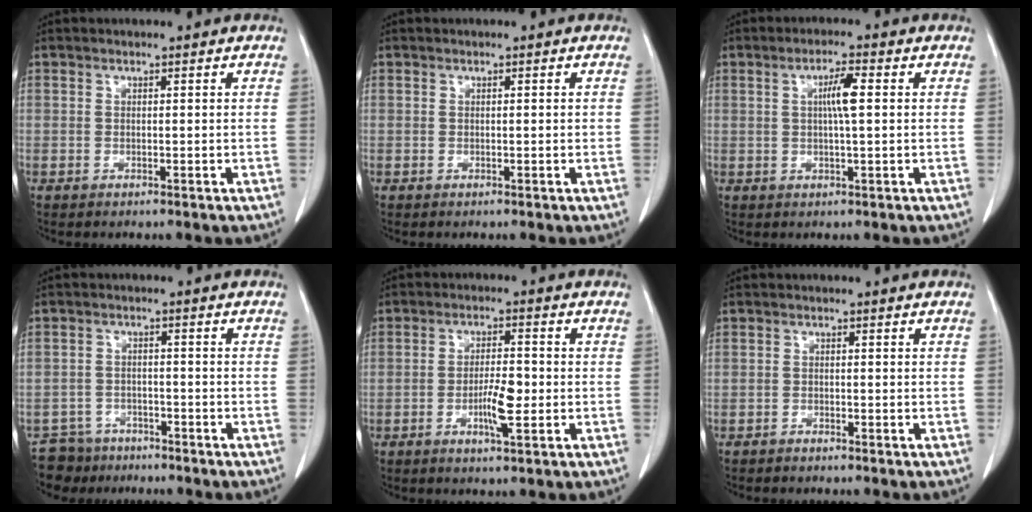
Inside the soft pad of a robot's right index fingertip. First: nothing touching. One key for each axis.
{"total": 0.5, "fx": 0.0, "fy": 0.0, "fz": 0.5, "tx": -0.010, "ty": 0.000, "tz": 0.001}
{"total": 4.1, "fx": 0.7, "fy": 0.2, "fz": 4.1, "tx": -0.073, "ty": 0.002, "tz": 0.011}
{"total": 5.3, "fx": -4.3, "fy": 2.9, "fz": -0.8, "tx": 0.020, "ty": 0.005, "tz": -0.075}
{"total": 5.2, "fx": -1.4, "fy": 1.0, "fz": 4.9, "tx": -0.090, "ty": -0.001, "tz": -0.022}
{"total": 1.3, "fx": -1.2, "fy": 0.2, "fz": 0.4, "tx": -0.006, "ty": 0.000, "tz": -0.018}